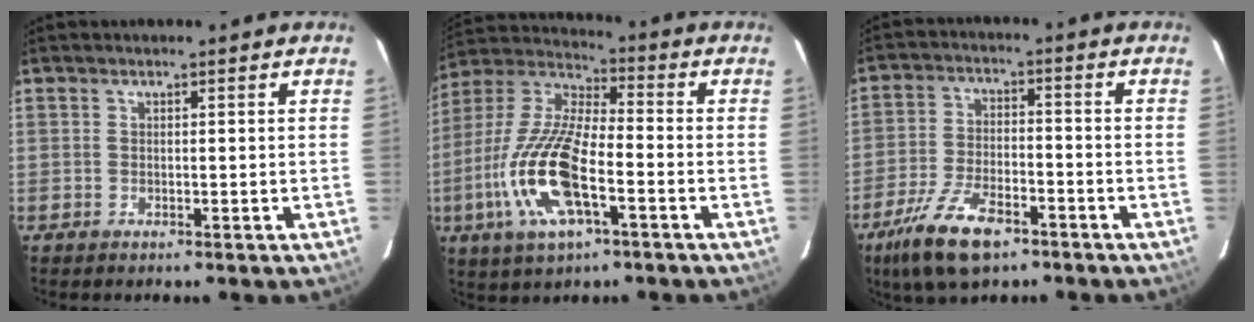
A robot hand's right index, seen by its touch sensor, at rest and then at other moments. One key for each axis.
{"total": 18.1, "fx": -6.1, "fy": 6.2, "fz": 15.9, "tx": -0.342, "ty": -0.013, "tz": -0.123}
{"total": 12.4, "fx": -8.0, "fy": 4.9, "fz": 8.2, "tx": -0.187, "ty": -0.019, "tz": -0.148}